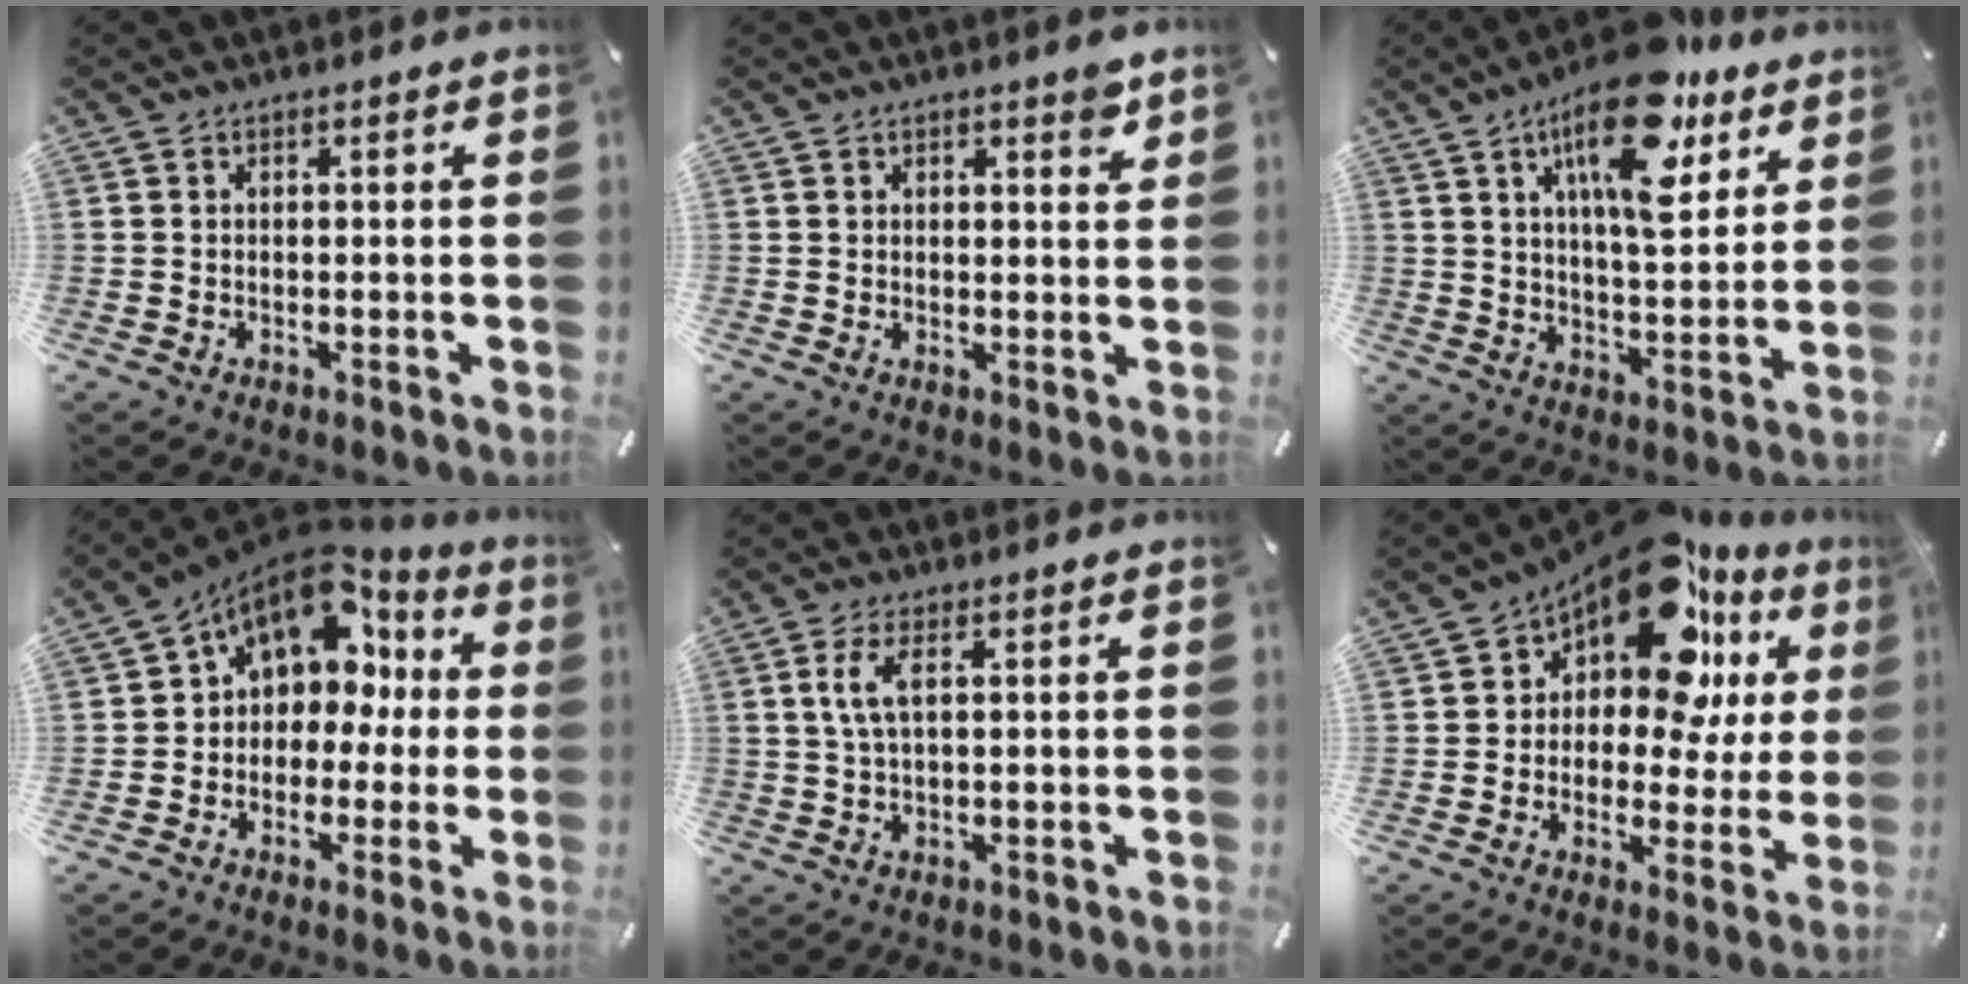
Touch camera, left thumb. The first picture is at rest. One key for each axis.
{"total": 2.6, "fx": 1.8, "fy": 1.2, "fz": 1.5, "tx": -0.007, "ty": -0.005, "tz": 0.026}
{"total": 17.9, "fx": 10.4, "fy": 7.1, "fz": 12.6, "tx": -0.203, "ty": -0.045, "tz": 0.169}
{"total": 12.3, "fx": 5.0, "fy": 9.1, "fz": 6.5, "tx": -0.107, "ty": -0.028, "tz": 0.094}
{"total": 4.9, "fx": 1.2, "fy": 1.4, "fz": 4.5, "tx": -0.099, "ty": -0.001, "tz": 0.018}
{"total": 18.1, "fx": 10.8, "fy": 9.1, "fz": 11.4, "tx": -0.182, "ty": -0.076, "tz": 0.187}